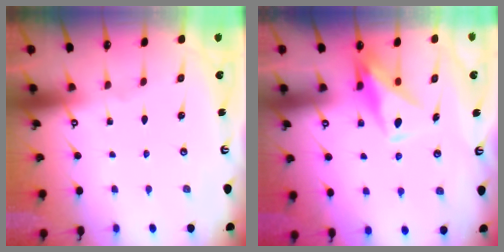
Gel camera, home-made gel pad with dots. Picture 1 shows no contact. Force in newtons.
{"total": 10.2, "press": 10.2, "slide": 0.8}